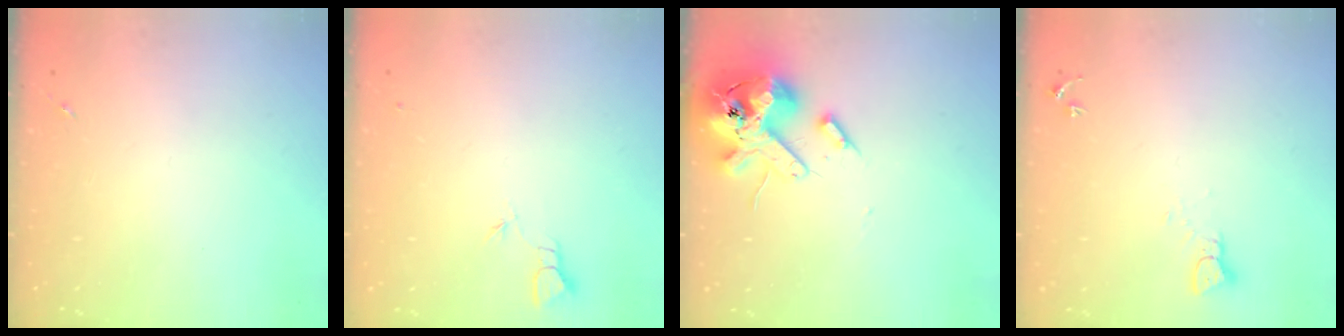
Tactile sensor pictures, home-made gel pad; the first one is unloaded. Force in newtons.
{"total": 2.0, "press": 2.0, "slide": 0.1}
{"total": 14.5, "press": 14.4, "slide": 2.4}
{"total": 2.4, "press": 2.4, "slide": 0.2}